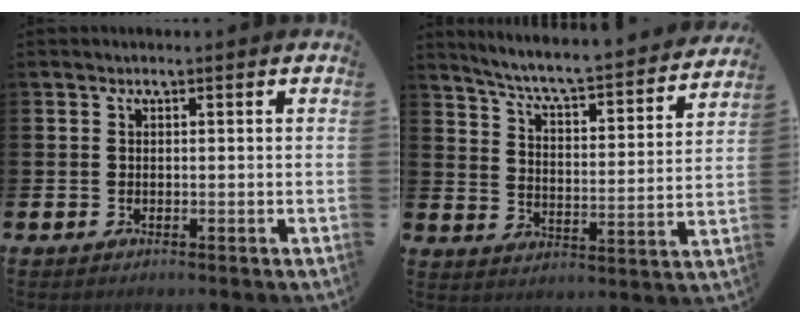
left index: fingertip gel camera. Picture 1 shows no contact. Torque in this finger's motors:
{"motor_torque": [-0.15, -1.24, 0.57, 0.18]}